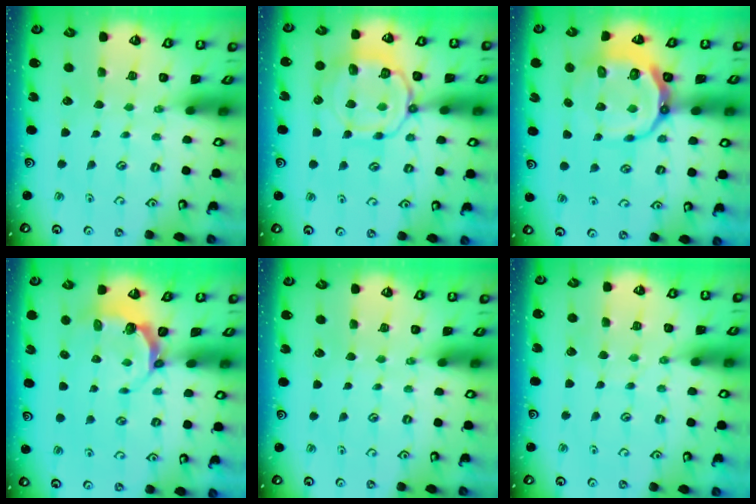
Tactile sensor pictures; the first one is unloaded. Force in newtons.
{"total": 13.5, "press": 13.4, "slide": 1.3}
{"total": 14.6, "press": 14.2, "slide": 3.3}
{"total": 5.4, "press": 4.4, "slide": 3.1}
{"total": 0.0}
{"total": 4.1, "press": 4.1, "slide": 0.6}